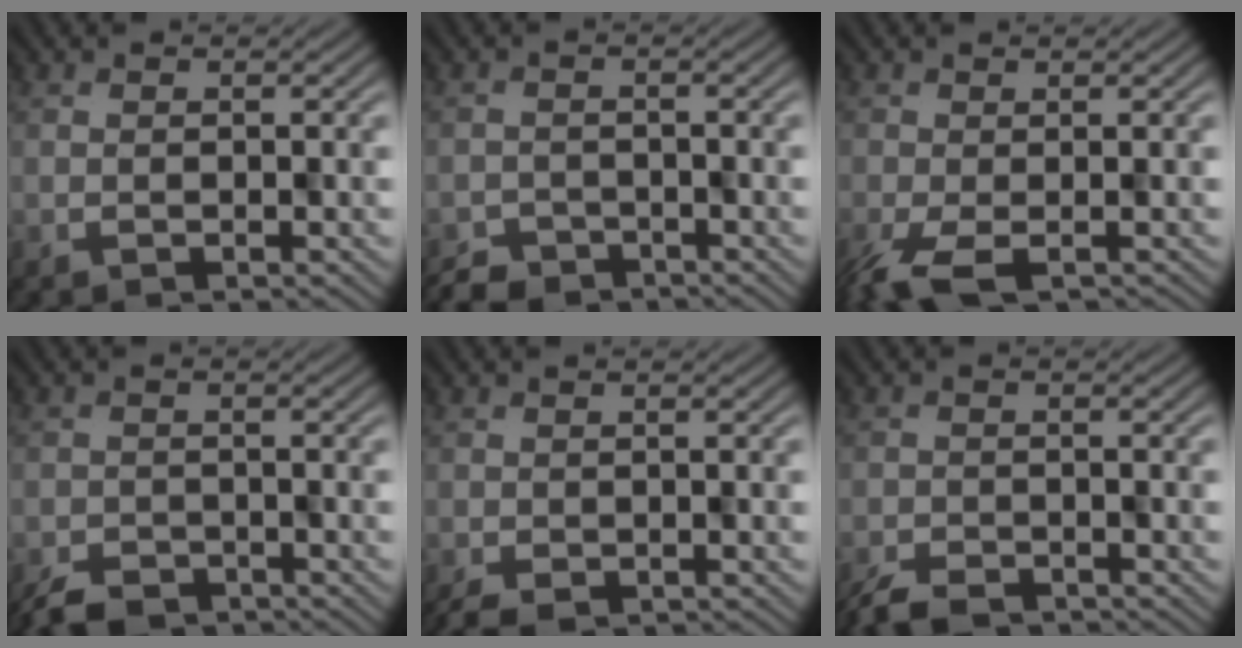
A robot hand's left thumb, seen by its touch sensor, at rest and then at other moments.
{"total": 3.3, "force": [-3.1, 1.2, 0.0], "torque": [0.003, -0.011, -0.050]}
{"total": 5.7, "force": [-2.9, 1.9, 4.5], "torque": [-0.088, -0.018, -0.049]}
{"total": 4.0, "force": [-3.5, 1.5, 1.1], "torque": [-0.020, -0.014, -0.059]}
{"total": 2.6, "force": [-2.0, 1.0, 1.5], "torque": [-0.029, -0.010, -0.027]}
{"total": 4.2, "force": [-3.8, 1.1, 1.4], "torque": [-0.028, -0.016, -0.066]}